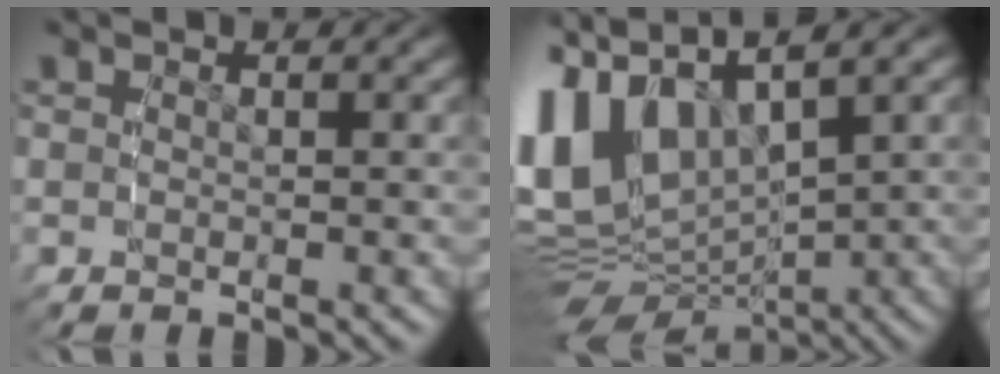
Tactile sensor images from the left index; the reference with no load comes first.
{"total": 13.3, "force": [1.1, 10.0, 8.7], "torque": [-0.201, -0.026, 0.025]}